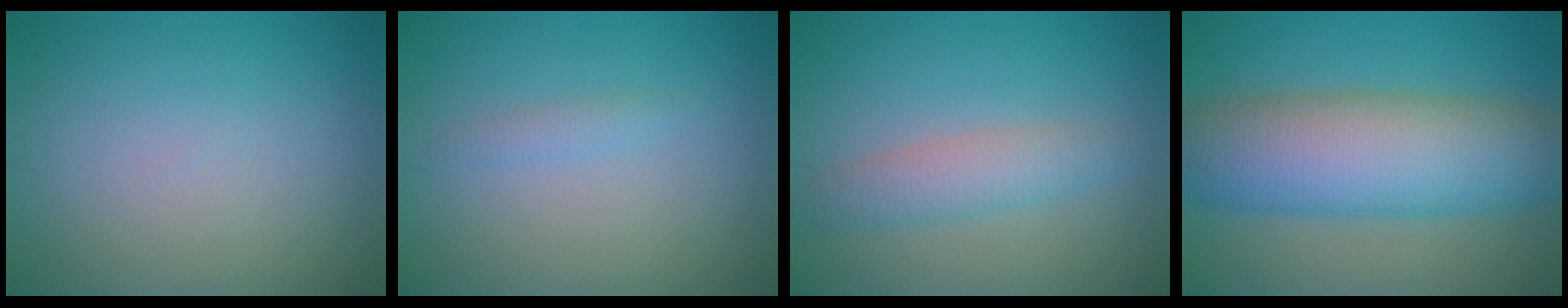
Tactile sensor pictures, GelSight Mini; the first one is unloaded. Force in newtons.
{"total": 0.9, "press": 0.9, "slide": 0.1}
{"total": 3.0, "press": 3.0, "slide": 0.1}
{"total": 11.2, "press": 11.2, "slide": 0.4}